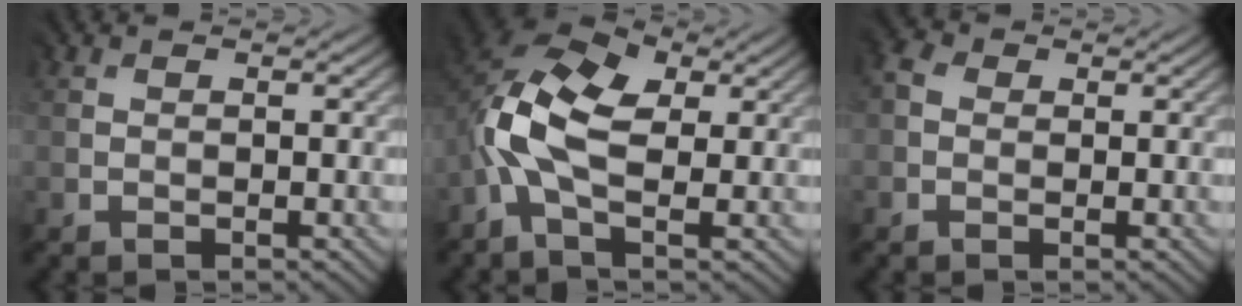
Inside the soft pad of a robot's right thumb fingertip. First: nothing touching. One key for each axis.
{"total": 10.0, "fx": 0.6, "fy": 5.8, "fz": 8.1, "tx": -0.191, "ty": 0.007, "tz": -0.002}
{"total": 2.9, "fx": 0.2, "fy": 2.5, "fz": 1.4, "tx": -0.037, "ty": 0.004, "tz": -0.006}